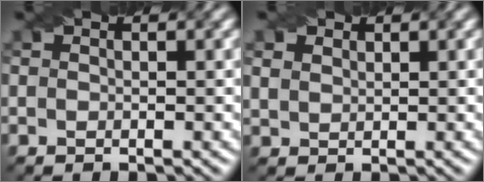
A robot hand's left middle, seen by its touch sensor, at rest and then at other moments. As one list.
[{"total": 2.1, "force": [1.5, 1.3, 0.7], "torque": [-0.021, -0.001, 0.034]}]